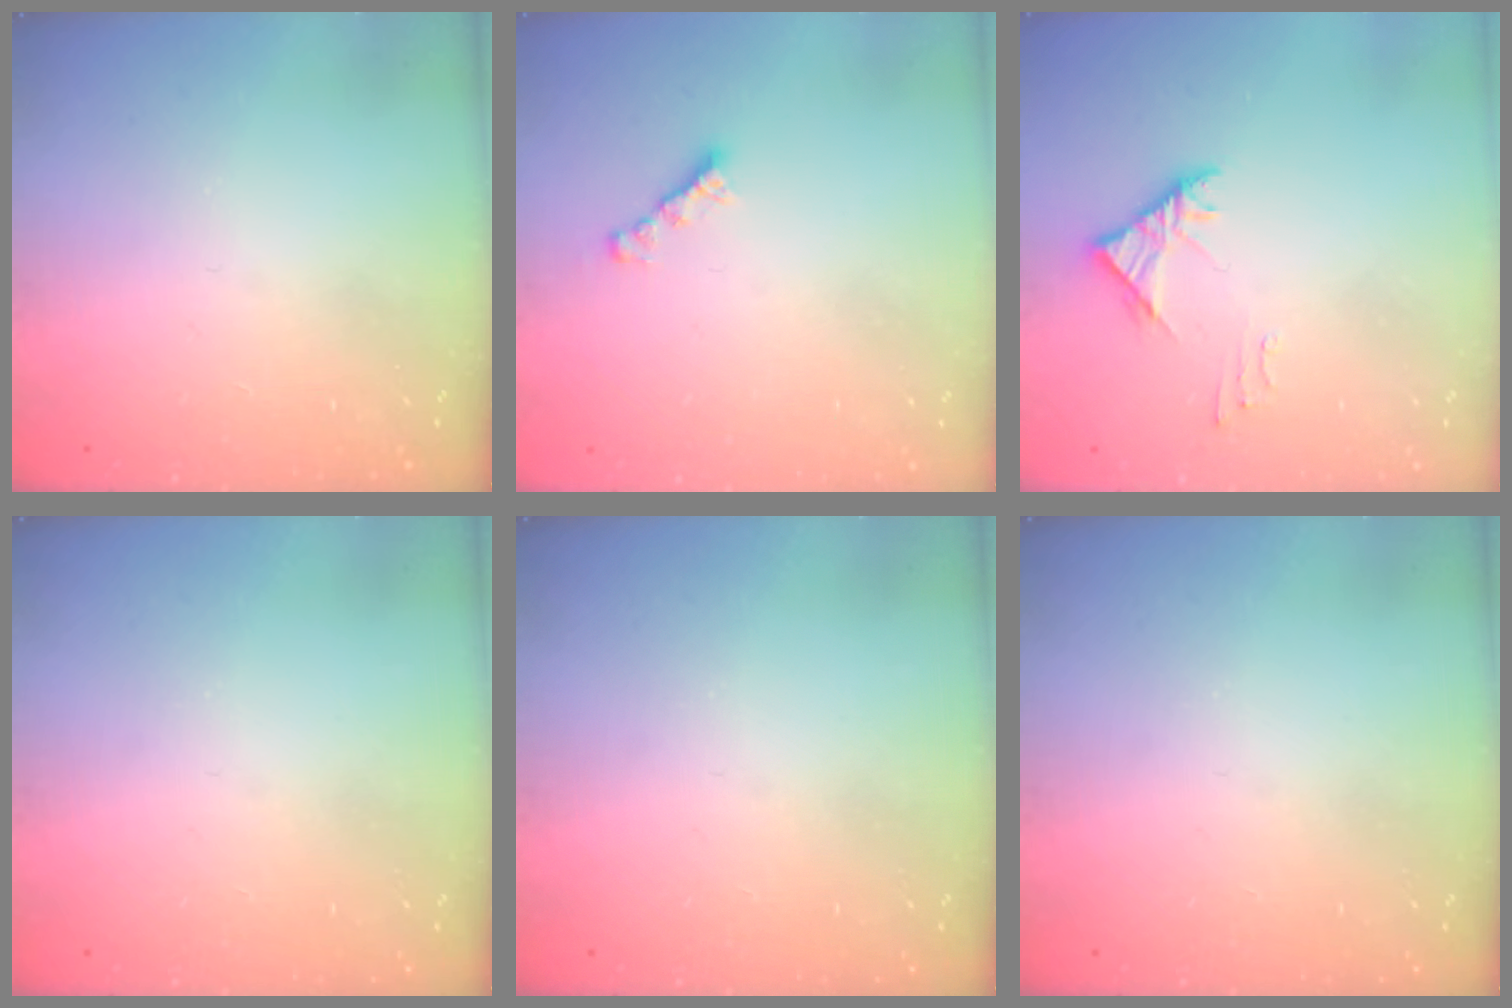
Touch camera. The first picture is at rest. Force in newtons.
{"total": 3.0, "press": 3.0, "slide": 0.1}
{"total": 3.3, "press": 3.2, "slide": 0.8}
{"total": 0.0}
{"total": 0.0}
{"total": 0.0}